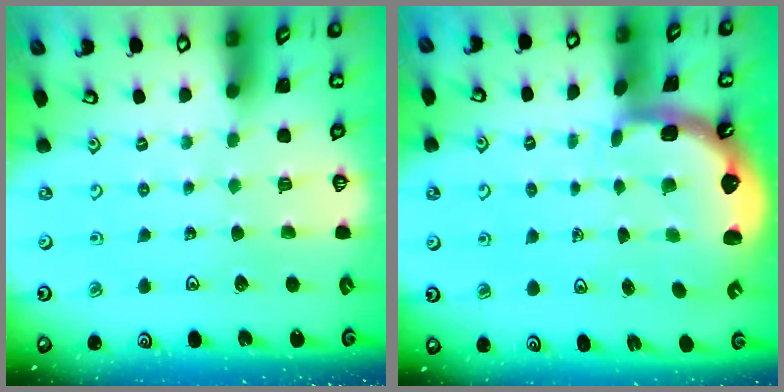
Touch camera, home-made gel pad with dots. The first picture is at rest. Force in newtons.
{"total": 2.8, "press": 1.6, "slide": 2.2}